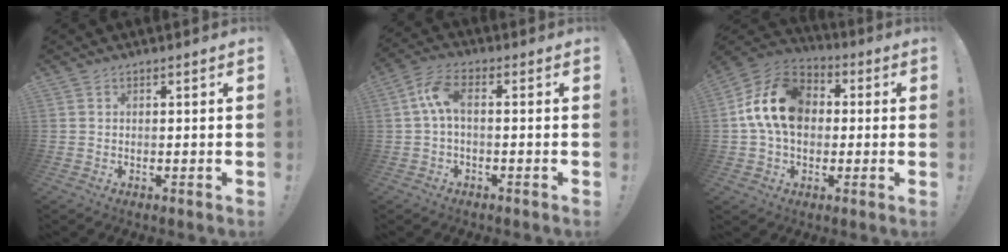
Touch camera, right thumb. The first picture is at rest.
{"total": 7.3, "force": [0.3, 3.2, 6.5], "torque": [-0.129, 0.006, 0.007]}
{"total": 17.1, "force": [2.1, 12.5, 11.4], "torque": [-0.200, 0.015, 0.041]}